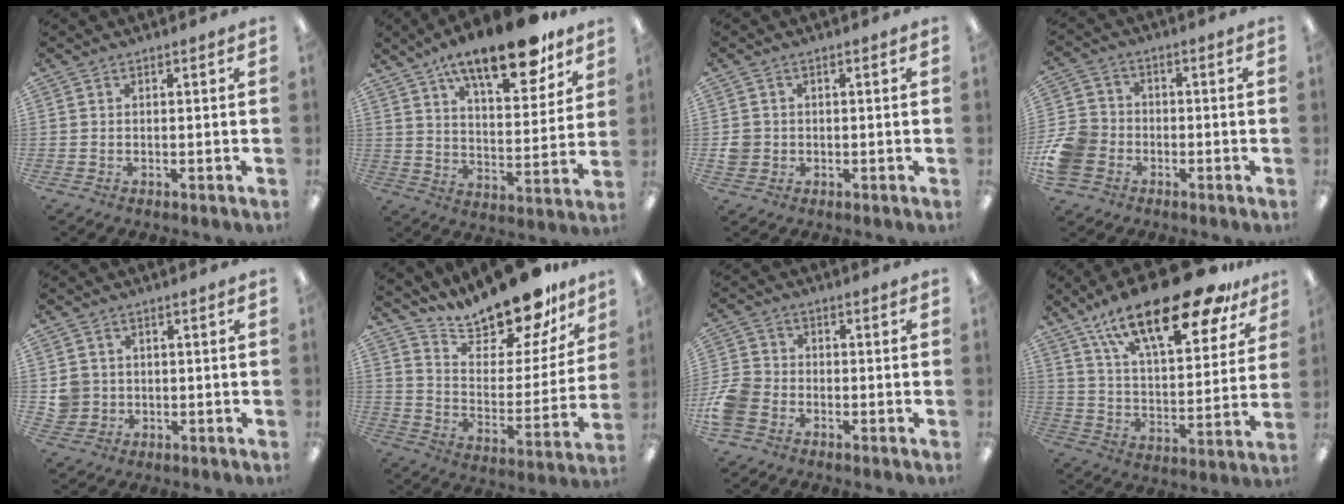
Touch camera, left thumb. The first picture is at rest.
{"total": 17.8, "force": [13.0, 5.9, 10.8], "torque": [-0.168, -0.074, 0.214]}
{"total": 3.0, "force": [-0.4, 3.0, 0.6], "torque": [-0.004, 0.001, -0.008]}
{"total": 9.7, "force": [-3.4, 8.0, 4.3], "torque": [-0.091, 0.034, -0.058]}
{"total": 4.3, "force": [0.1, 4.3, 0.4], "torque": [-0.010, 0.007, 0.005]}
{"total": 19.0, "force": [17.2, 5.0, 6.1], "torque": [-0.099, -0.139, 0.299]}
{"total": 7.3, "force": [-3.2, 5.6, 3.4], "torque": [-0.076, 0.023, -0.057]}
{"total": 24.9, "force": [17.2, 8.7, 15.9], "torque": [-0.248, -0.101, 0.282]}